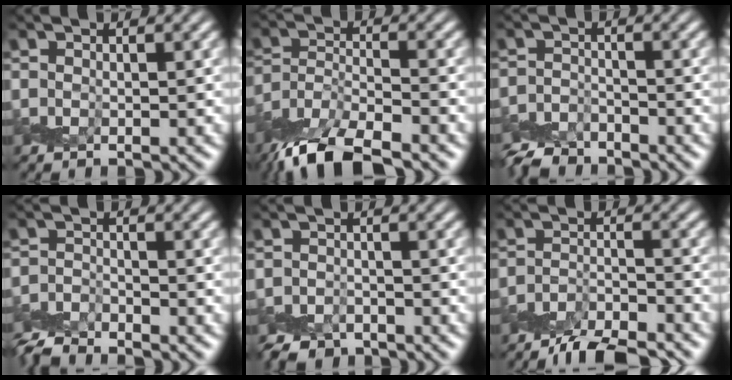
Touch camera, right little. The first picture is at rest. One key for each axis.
{"total": 8.2, "fx": -6.8, "fy": 1.9, "fz": 4.1, "tx": -0.077, "ty": -0.009, "tz": -0.133}
{"total": 3.3, "fx": -3.2, "fy": 0.8, "fz": 0.1, "tx": 0.001, "ty": -0.001, "tz": -0.069}
{"total": 3.0, "fx": -3.0, "fy": 0.2, "fz": 0.0, "tx": -0.001, "ty": -0.006, "tz": -0.070}
{"total": 2.6, "fx": -2.4, "fy": 0.9, "fz": 0.1, "tx": 0.005, "ty": -0.003, "tz": -0.050}
{"total": 5.7, "fx": -5.3, "fy": 0.6, "fz": 2.2, "tx": -0.036, "ty": -0.006, "tz": -0.094}